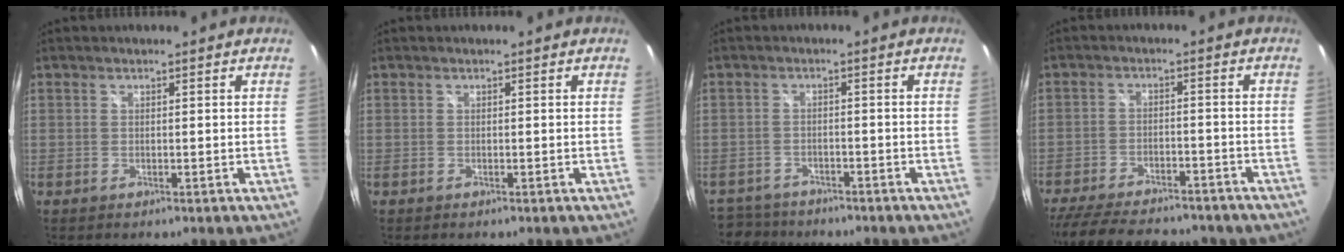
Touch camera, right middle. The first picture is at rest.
{"total": 0.0}
{"total": 8.3, "force": [-7.2, 3.7, 1.6], "torque": [-0.059, -0.005, -0.119]}
{"total": 22.1, "force": [-17.8, 8.1, 10.4], "torque": [-0.216, -0.021, -0.248]}